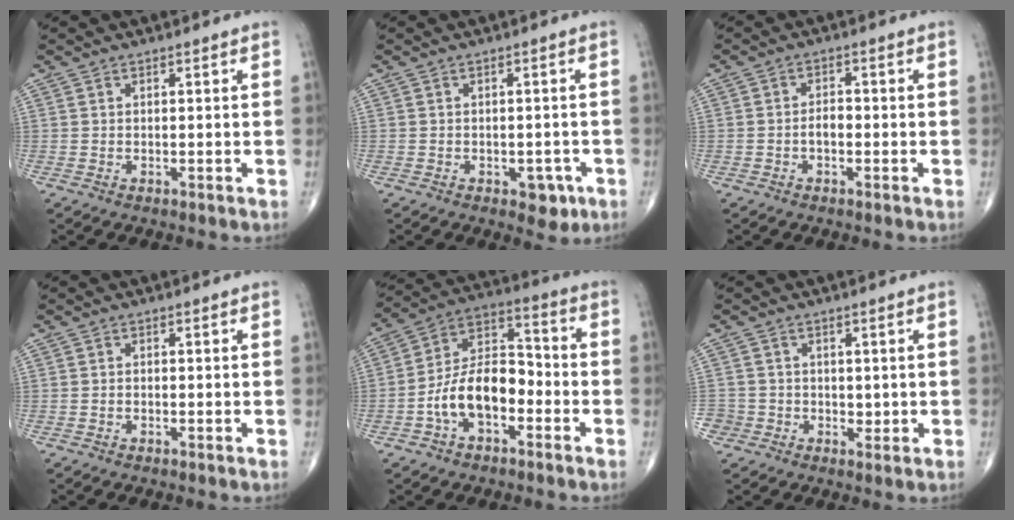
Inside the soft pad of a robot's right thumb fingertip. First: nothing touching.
{"total": 3.9, "force": [-1.8, 2.4, 2.5], "torque": [-0.010, 0.007, -0.019]}
{"total": 2.3, "force": [-0.8, 1.4, 1.7], "torque": [-0.023, 0.010, -0.017]}
{"total": 0.6, "force": [-0.3, 0.4, 0.3], "torque": [-0.005, 0.003, -0.008]}
{"total": 13.2, "force": [-4.3, 7.6, 9.9], "torque": [-0.160, 0.049, -0.086]}
{"total": 3.6, "force": [-0.6, 3.5, 0.6], "torque": [0.017, 0.006, -0.017]}